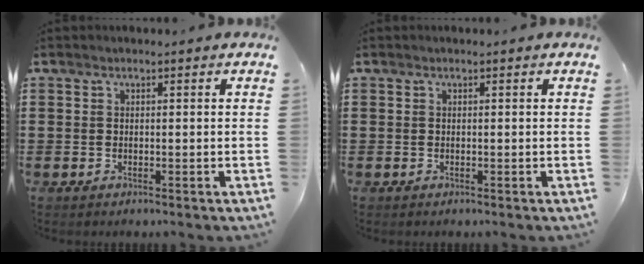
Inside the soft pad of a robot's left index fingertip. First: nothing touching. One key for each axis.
{"total": 0.0}